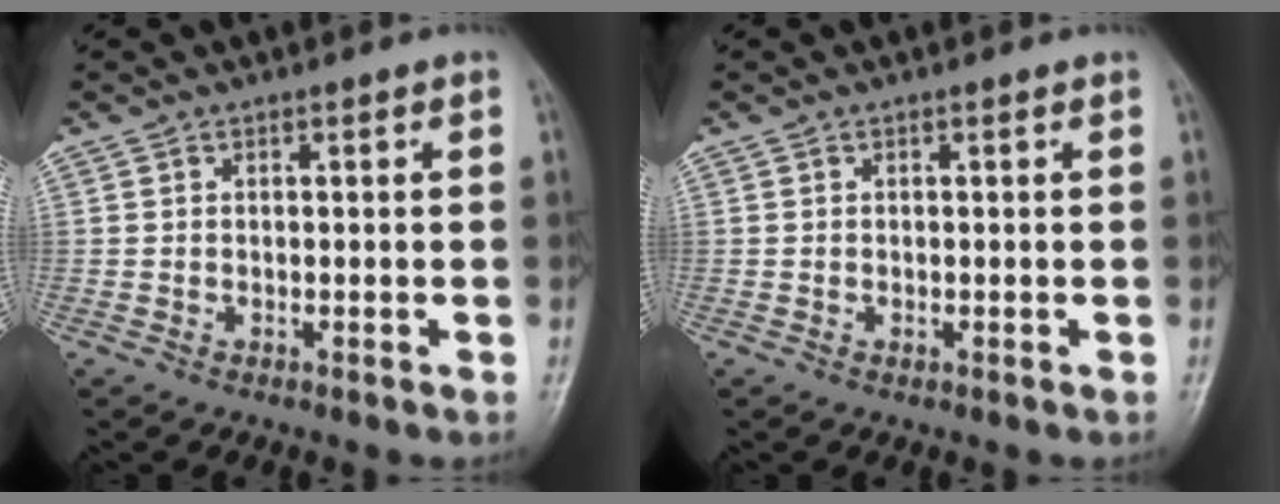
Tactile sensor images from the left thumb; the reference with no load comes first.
{"total": 0.5, "force": [0.1, 0.3, 0.4], "torque": [-0.006, 0.001, 0.002]}